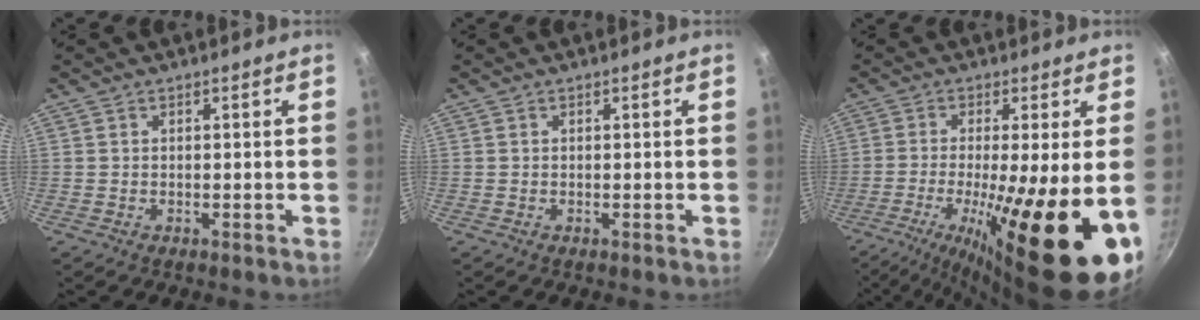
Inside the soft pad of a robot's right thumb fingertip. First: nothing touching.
{"total": 0.0}
{"total": 21.3, "force": [-6.0, 3.9, 20.1], "torque": [-0.317, -0.018, -0.091]}